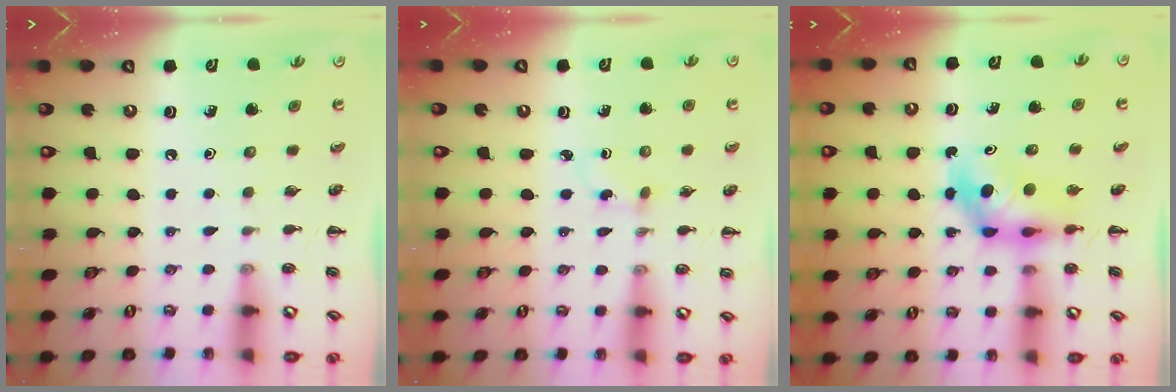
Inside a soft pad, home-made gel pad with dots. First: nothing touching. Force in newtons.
{"total": 1.9, "press": 1.6, "slide": 0.9}
{"total": 5.0, "press": 5.0, "slide": 0.9}